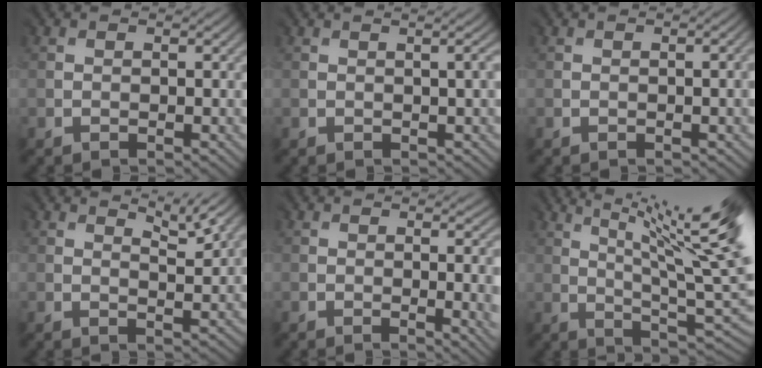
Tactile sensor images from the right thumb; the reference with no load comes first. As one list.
[{"total": 2.0, "force": [0.3, 0.5, 1.9], "torque": [-0.013, 0.006, 0.004]}, {"total": 1.6, "force": [-0.3, 0.3, 1.6], "torque": [-0.023, 0.000, -0.004]}, {"total": 3.1, "force": [2.3, 0.3, 2.0], "torque": [-0.030, 0.007, 0.041]}, {"total": 5.9, "force": [-0.4, 2.3, 5.4], "torque": [-0.043, -0.001, -0.005]}, {"total": 16.2, "force": [6.9, 4.1, 14.1], "torque": [-0.175, 0.024, 0.109]}]